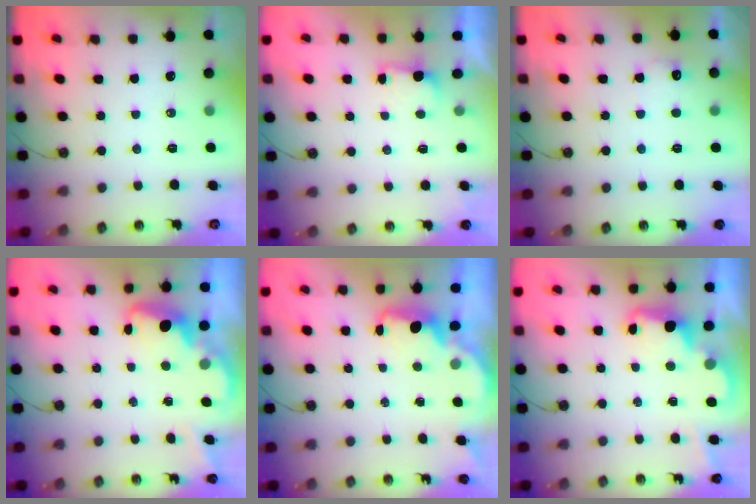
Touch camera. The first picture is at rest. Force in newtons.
{"total": 2.2, "press": 2.0, "slide": 0.9}
{"total": 6.0, "press": 6.0, "slide": 0.6}
{"total": 2.8, "press": 2.7, "slide": 0.8}
{"total": 1.8, "press": 1.7, "slide": 0.7}
{"total": 2.5, "press": 2.5, "slide": 0.6}